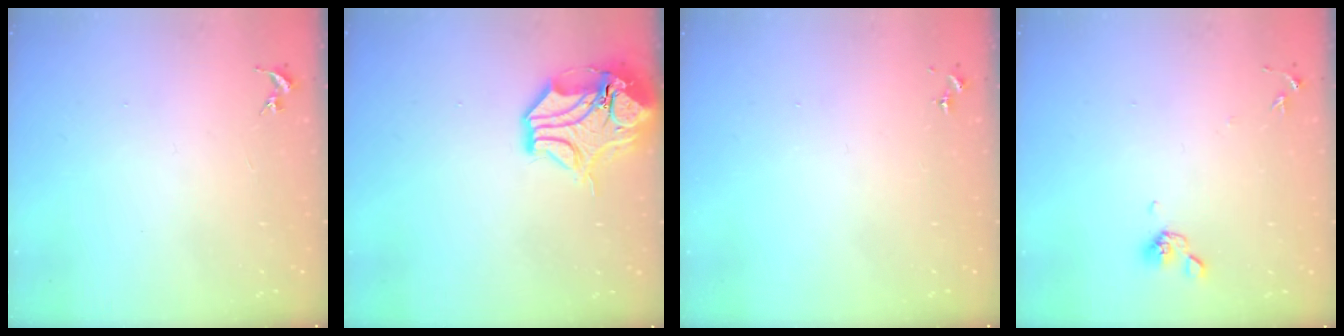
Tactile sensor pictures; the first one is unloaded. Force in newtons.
{"total": 15.1, "press": 14.9, "slide": 2.5}
{"total": 0.0}
{"total": 7.1, "press": 6.8, "slide": 1.8}